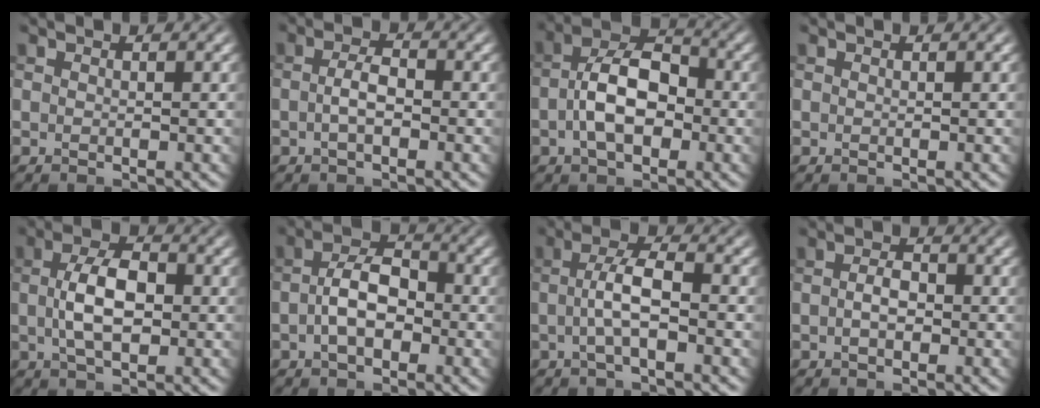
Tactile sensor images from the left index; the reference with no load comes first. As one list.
[{"total": 2.3, "force": [-0.5, 1.0, 2.0], "torque": [-0.043, 0.002, -0.014]}, {"total": 6.1, "force": [-1.3, 3.4, 4.9], "torque": [-0.081, 0.013, -0.032]}, {"total": 0.0}, {"total": 5.1, "force": [0.0, 2.7, 4.3], "torque": [-0.084, 0.005, -0.001]}, {"total": 4.5, "force": [-1.0, 2.6, 3.5], "torque": [-0.063, 0.009, -0.024]}, {"total": 3.6, "force": [-0.5, 0.9, 3.4], "torque": [-0.066, 0.008, -0.013]}, {"total": 2.1, "force": [-0.3, 1.2, 1.6], "torque": [-0.033, 0.003, -0.008]}]